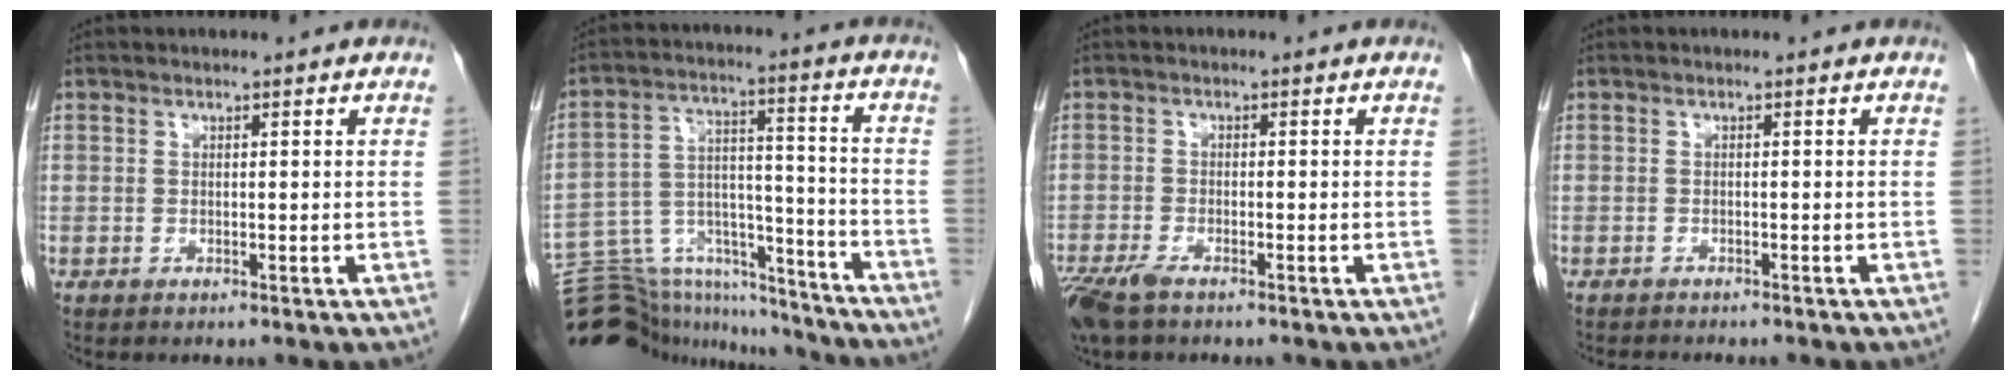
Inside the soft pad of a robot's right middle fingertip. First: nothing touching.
{"total": 20.0, "force": [-18.5, 6.5, 3.9], "torque": [-0.107, 0.051, -0.281]}
{"total": 5.6, "force": [-4.1, 1.7, 3.4], "torque": [-0.070, -0.012, -0.075]}
{"total": 3.7, "force": [-3.3, 0.8, 1.4], "torque": [-0.021, -0.006, -0.043]}